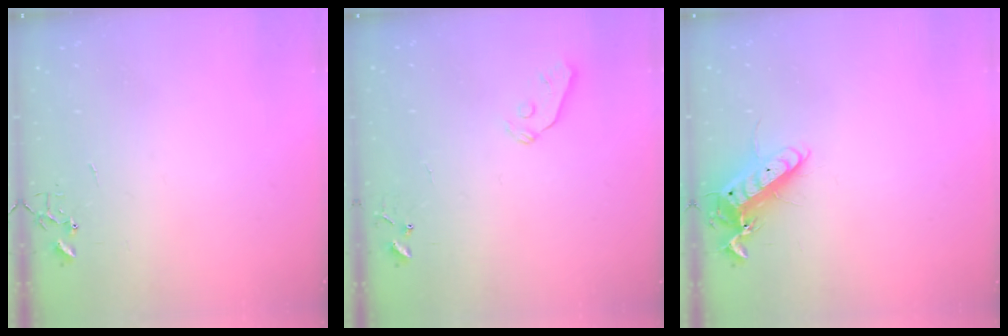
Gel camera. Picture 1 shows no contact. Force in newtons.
{"total": 5.9, "press": 5.8, "slide": 0.7}
{"total": 13.0, "press": 12.9, "slide": 1.9}